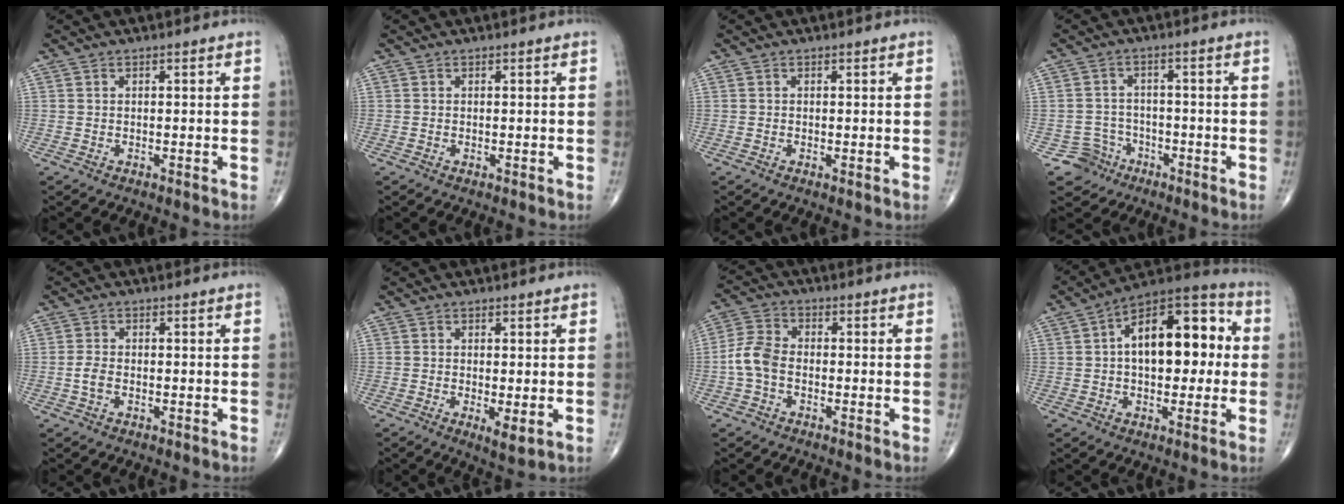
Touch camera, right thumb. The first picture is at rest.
{"total": 0.0}
{"total": 0.0}
{"total": 4.8, "force": [-2.9, 3.9, -0.4], "torque": [0.036, 0.024, -0.050]}
{"total": 2.3, "force": [-0.5, 1.4, 1.8], "torque": [-0.042, 0.006, -0.013]}
{"total": 3.3, "force": [-0.6, 1.0, 3.1], "torque": [-0.055, -0.013, -0.010]}
{"total": 6.1, "force": [-1.5, 4.1, 4.3], "torque": [-0.091, 0.020, -0.041]}
{"total": 17.9, "force": [1.8, 9.7, 14.9], "torque": [-0.195, 0.038, 0.018]}